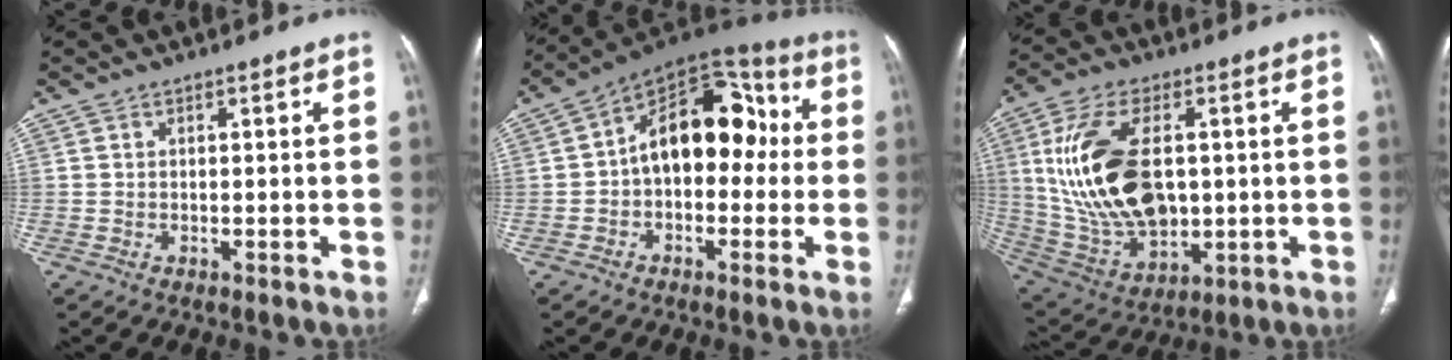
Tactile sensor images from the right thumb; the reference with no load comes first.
{"total": 17.2, "force": [0.3, 10.9, 13.3], "torque": [-0.154, 0.055, -0.011]}
{"total": 21.3, "force": [2.2, 12.2, 17.3], "torque": [-0.333, -0.010, 0.057]}